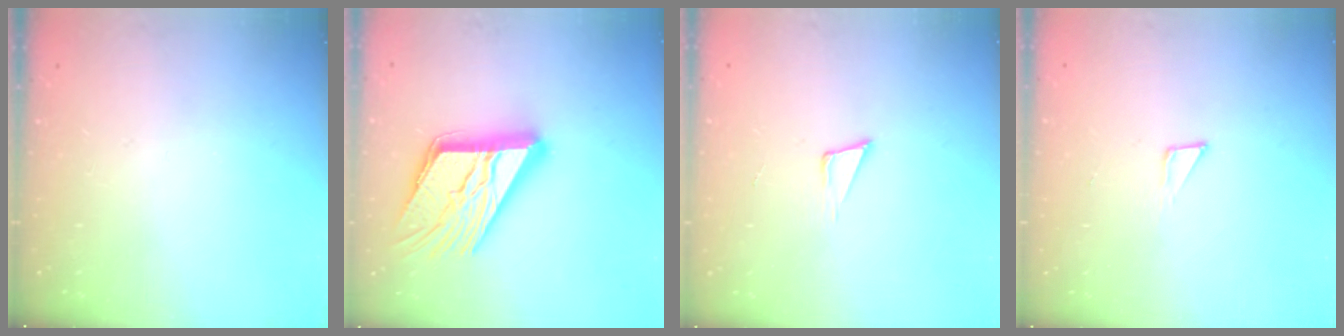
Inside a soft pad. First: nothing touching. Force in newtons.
{"total": 22.9, "press": 22.8, "slide": 2.3}
{"total": 3.9, "press": 2.4, "slide": 3.1}
{"total": 3.3, "press": 3.3, "slide": 0.3}